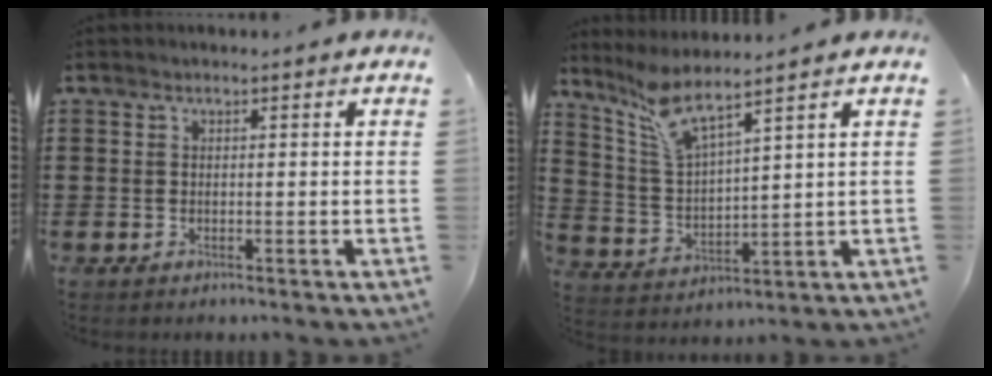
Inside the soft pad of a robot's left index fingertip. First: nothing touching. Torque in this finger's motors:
{"motor_torque": [0.78, -0.81, 0.10, 0.03]}